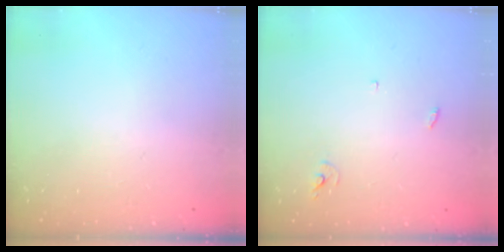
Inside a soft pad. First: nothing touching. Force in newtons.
{"total": 2.4, "press": 2.4, "slide": 0.1}